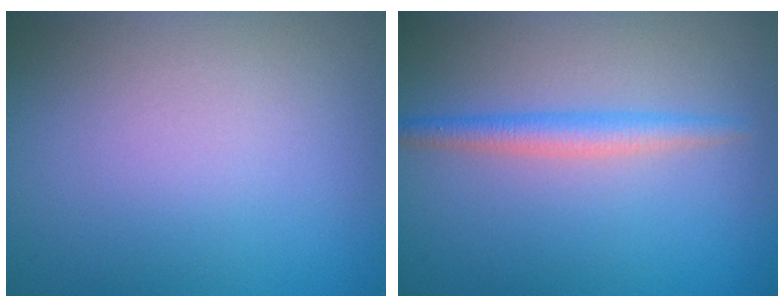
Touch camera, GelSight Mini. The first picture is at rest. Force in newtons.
{"total": 2.2, "press": 2.2, "slide": 0.0}